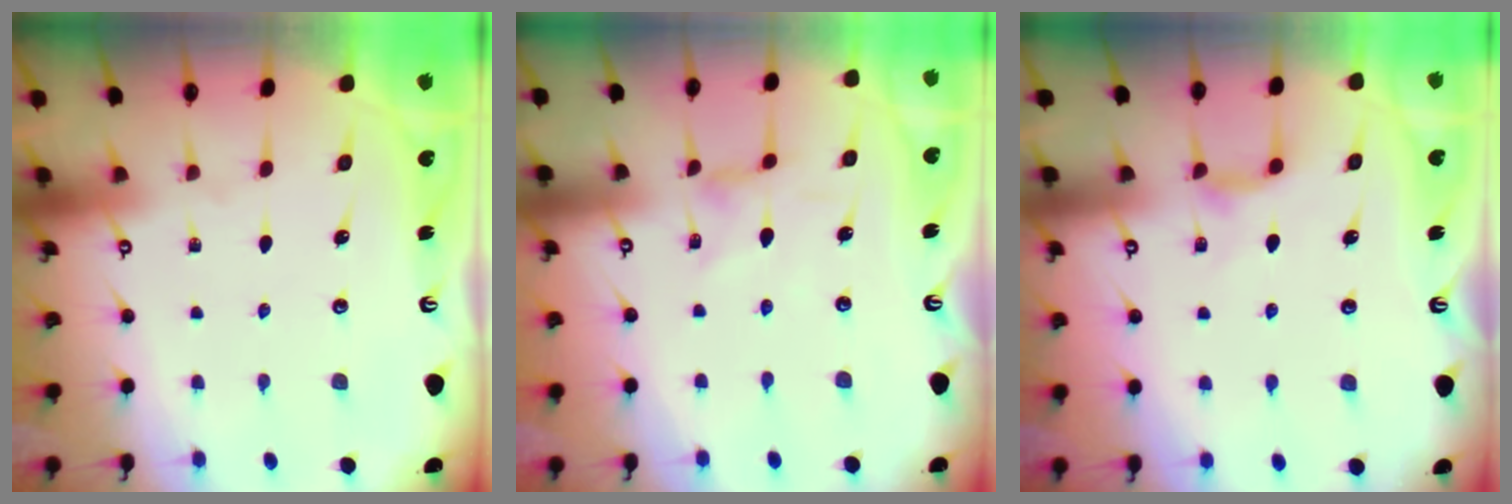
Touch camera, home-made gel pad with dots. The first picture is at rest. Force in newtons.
{"total": 0.7, "press": 0.6, "slide": 0.2}
{"total": 5.0, "press": 5.0, "slide": 0.7}